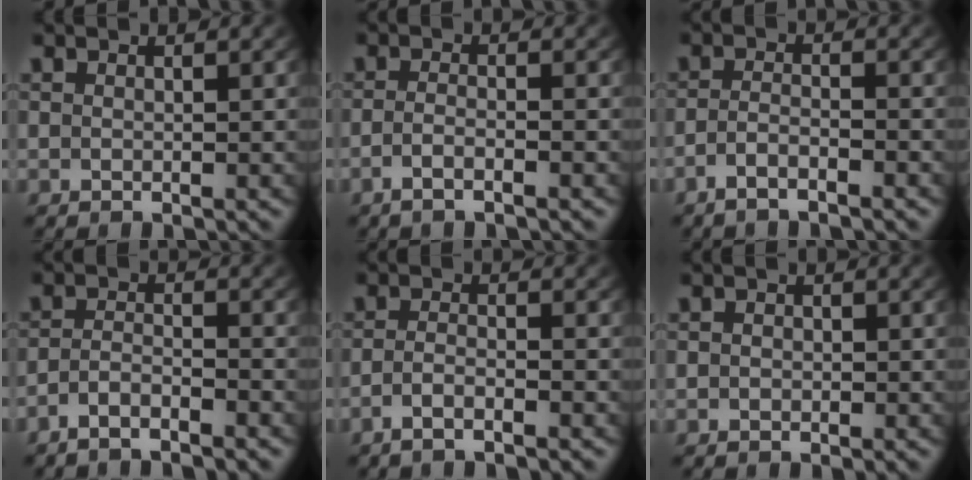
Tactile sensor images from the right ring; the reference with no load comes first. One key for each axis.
{"total": 2.1, "fx": -1.7, "fy": 0.0, "fz": 1.3, "tx": -0.036, "ty": -0.011, "tz": -0.026}
{"total": 2.6, "fx": -2.2, "fy": 0.4, "fz": 1.3, "tx": -0.027, "ty": -0.006, "tz": -0.038}
{"total": 3.0, "fx": -2.7, "fy": 0.8, "fz": 1.1, "tx": -0.019, "ty": -0.007, "tz": -0.047}
{"total": 2.4, "fx": -2.0, "fy": 0.3, "fz": 1.3, "tx": -0.031, "ty": -0.008, "tz": -0.032}
{"total": 0.6, "fx": -0.3, "fy": 0.5, "fz": 0.2, "tx": -0.007, "ty": -0.009, "tz": -0.001}